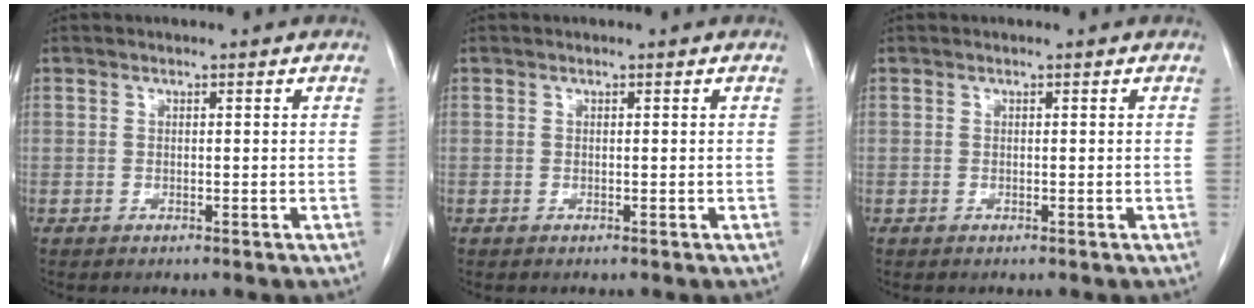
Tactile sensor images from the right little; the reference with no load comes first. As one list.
[{"total": 0.0}, {"total": 0.0}]